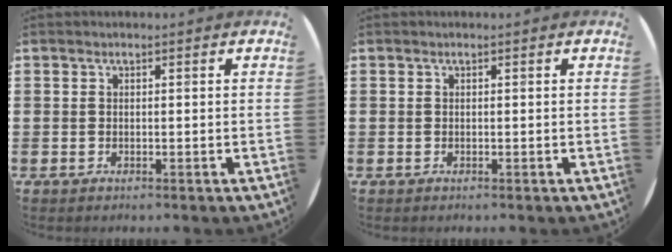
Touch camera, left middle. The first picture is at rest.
{"total": 0.0}